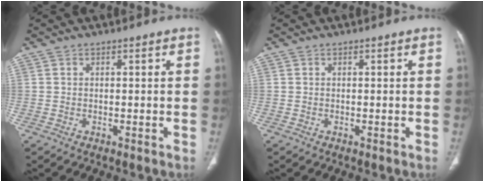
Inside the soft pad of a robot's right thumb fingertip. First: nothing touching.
{"total": 0.0}